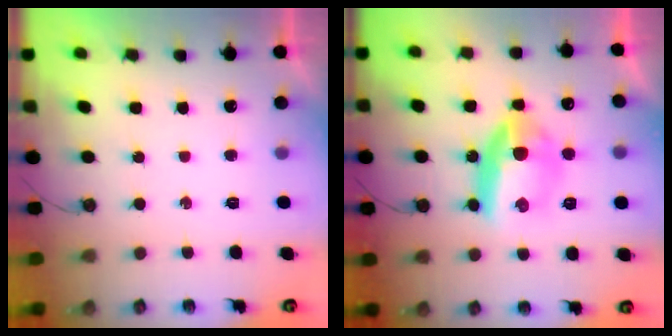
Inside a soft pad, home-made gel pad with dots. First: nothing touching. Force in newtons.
{"total": 13.6, "press": 13.5, "slide": 0.6}